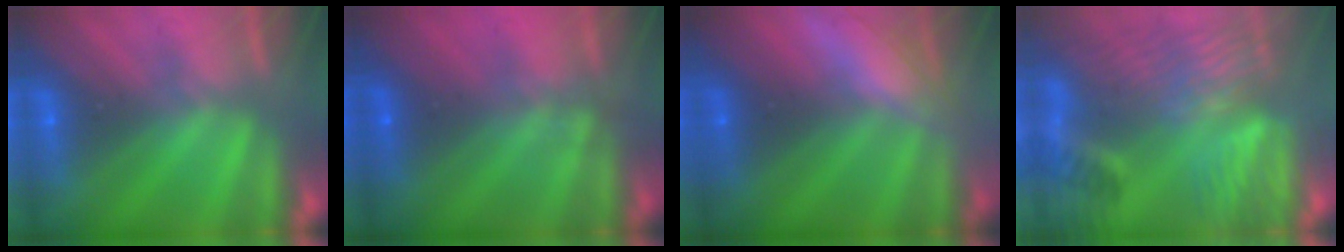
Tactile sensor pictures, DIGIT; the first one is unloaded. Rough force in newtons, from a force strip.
{"total": 1.2}
{"total": 2.9}
{"total": 8.3}